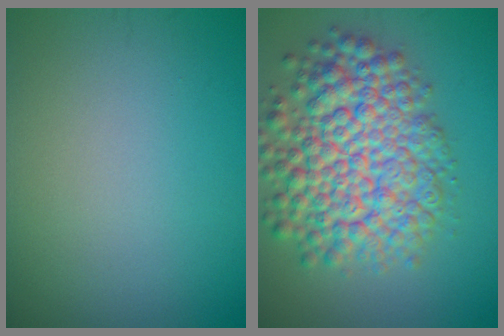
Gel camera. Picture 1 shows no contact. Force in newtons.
{"total": 9.6, "press": 9.6, "slide": 0.4}